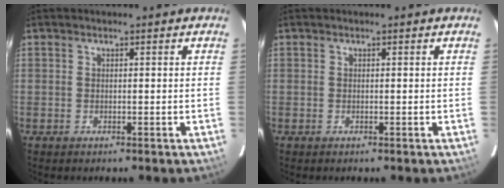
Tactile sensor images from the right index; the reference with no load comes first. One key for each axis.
{"total": 0.0}